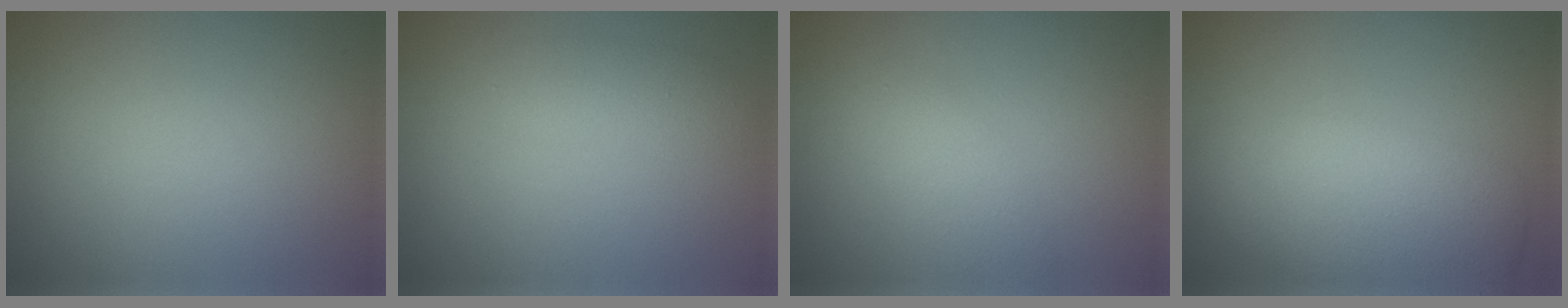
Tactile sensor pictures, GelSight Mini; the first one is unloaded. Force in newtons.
{"total": 1.8, "press": 1.8, "slide": 0.1}
{"total": 2.7, "press": 2.7, "slide": 0.1}
{"total": 7.6, "press": 7.6, "slide": 0.3}